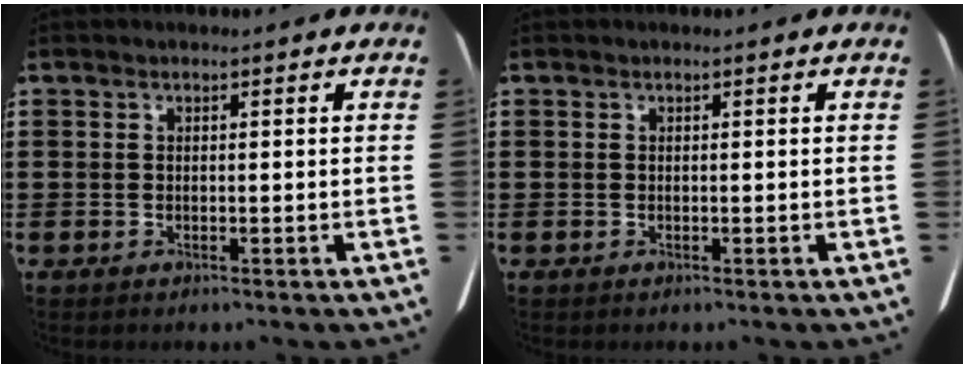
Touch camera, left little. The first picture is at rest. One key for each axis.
{"total": 0.0}